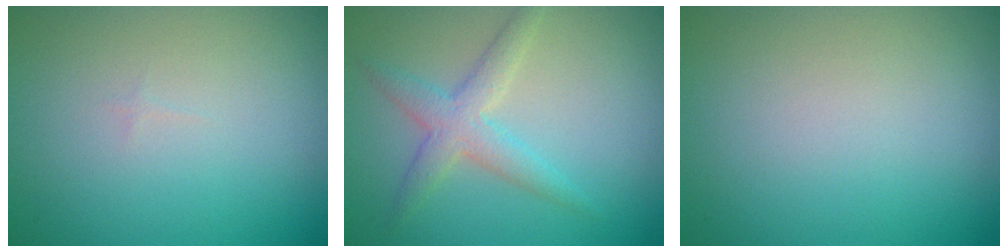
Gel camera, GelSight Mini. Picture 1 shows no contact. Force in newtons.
{"total": 2.8, "press": 2.8, "slide": 0.0}
{"total": 0.0}